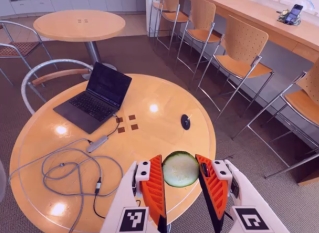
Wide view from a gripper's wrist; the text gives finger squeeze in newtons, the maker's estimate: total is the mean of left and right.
{"total": 10.6, "left": 10.5, "right": 10.8}